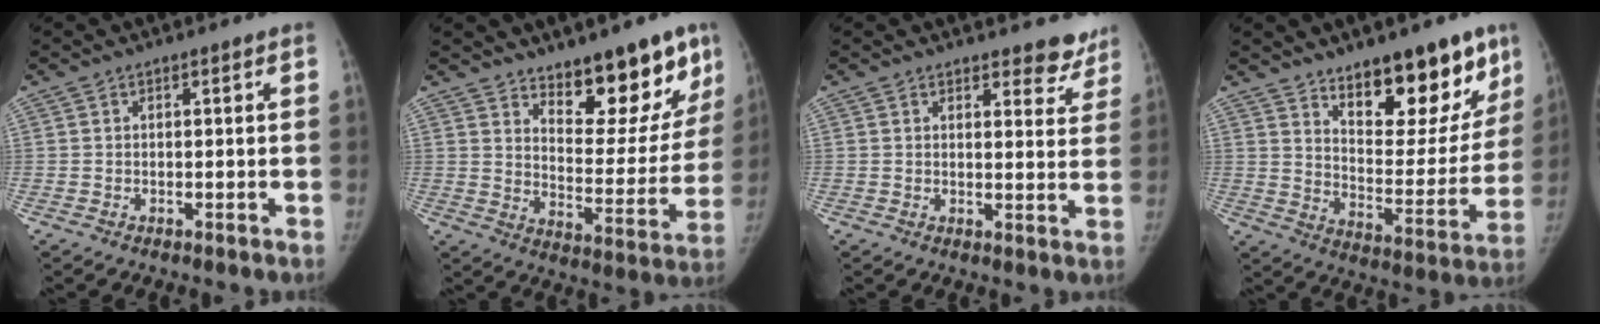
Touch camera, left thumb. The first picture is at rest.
{"total": 16.2, "force": [11.3, 6.3, 9.6], "torque": [-0.066, -0.090, 0.168]}
{"total": 6.1, "force": [5.4, 2.5, 1.4], "torque": [0.021, -0.036, 0.052]}
{"total": 19.1, "force": [12.6, 8.0, 11.9], "torque": [-0.100, -0.090, 0.191]}